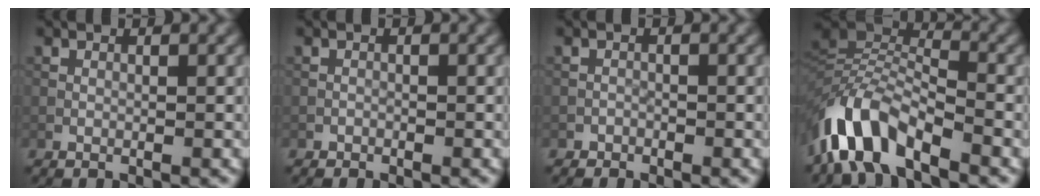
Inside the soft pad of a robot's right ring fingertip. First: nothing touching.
{"total": 0.6, "force": [-0.4, 0.4, -0.1], "torque": [0.004, 0.001, -0.008]}
{"total": 0.9, "force": [-0.7, 0.5, -0.1], "torque": [0.001, 0.005, -0.012]}
{"total": 8.2, "force": [-5.4, 2.9, 5.5], "torque": [-0.105, 0.005, -0.118]}